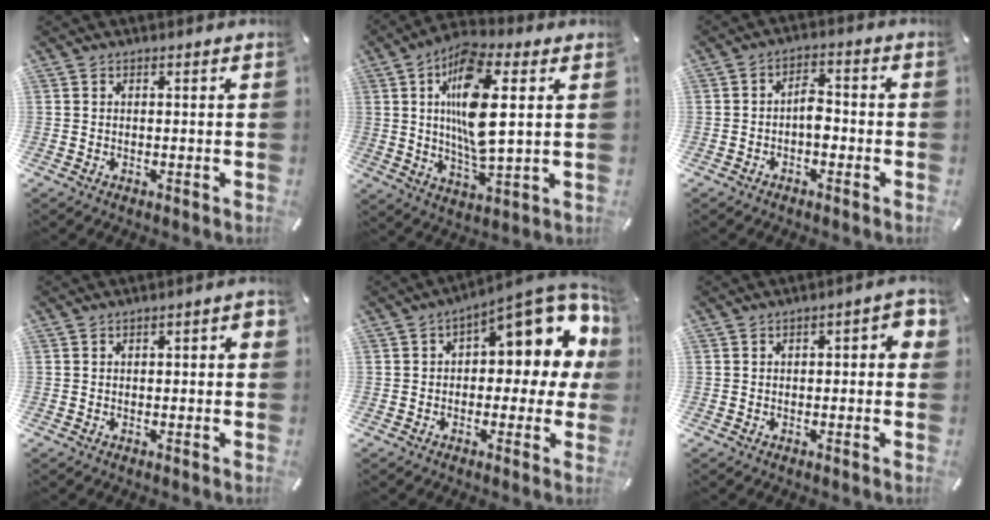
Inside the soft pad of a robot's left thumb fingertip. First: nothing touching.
{"total": 15.9, "force": [3.3, 6.0, 14.3], "torque": [-0.290, -0.008, 0.048]}
{"total": 5.0, "force": [-2.0, 2.9, 3.5], "torque": [-0.060, 0.018, -0.036]}
{"total": 2.3, "force": [-0.3, 1.2, 2.0], "torque": [-0.026, 0.004, -0.009]}
{"total": 13.7, "force": [5.8, 6.5, 10.5], "torque": [-0.122, -0.048, 0.096]}
{"total": 4.4, "force": [-0.5, 2.1, 3.8], "torque": [-0.050, 0.010, -0.012]}